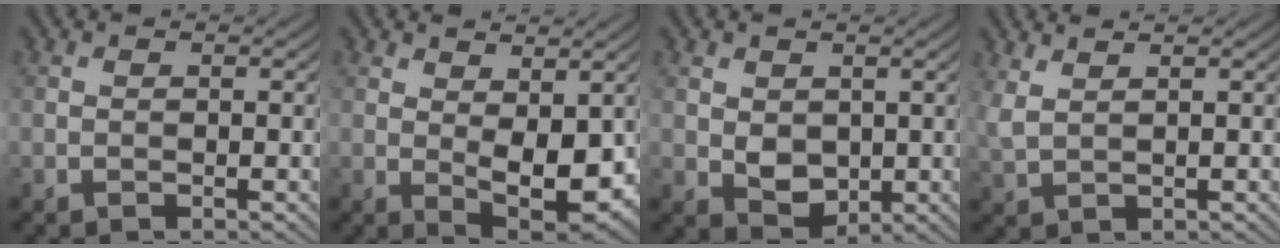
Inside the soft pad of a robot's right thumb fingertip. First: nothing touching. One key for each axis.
{"total": 6.2, "fx": 0.9, "fy": 2.8, "fz": 5.4, "tx": -0.095, "ty": -0.009, "tz": 0.023}
{"total": 3.8, "fx": 0.9, "fy": 3.0, "fz": 2.2, "tx": -0.057, "ty": -0.007, "tz": 0.023}
{"total": 2.8, "fx": 2.1, "fy": 0.7, "fz": 1.8, "tx": -0.051, "ty": 0.006, "tz": 0.046}